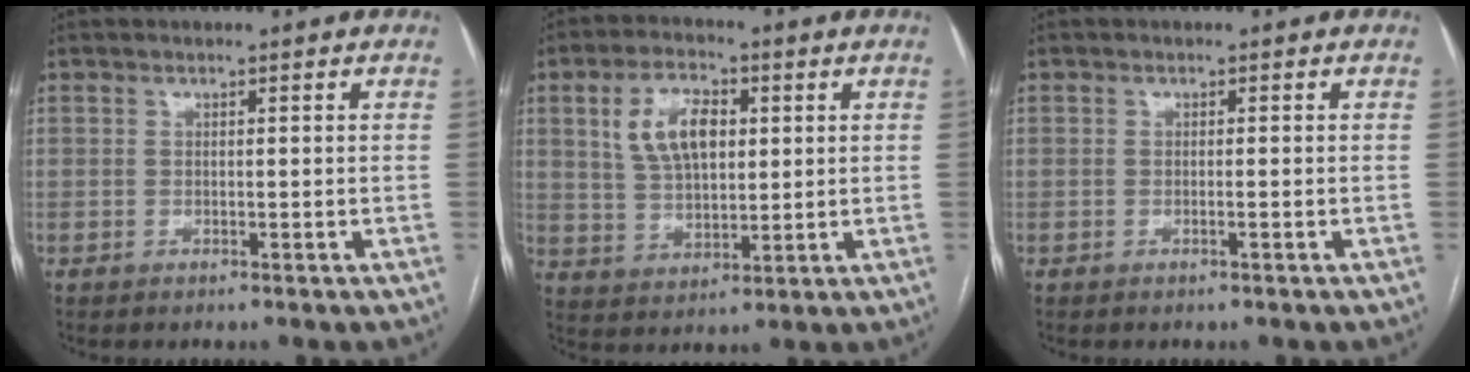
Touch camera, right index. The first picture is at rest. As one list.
[{"total": 9.5, "force": [2.9, 5.2, 7.5], "torque": [-0.148, 0.020, 0.059]}, {"total": 0.7, "force": [-0.4, 0.0, 0.6], "torque": [-0.013, 0.000, -0.005]}]